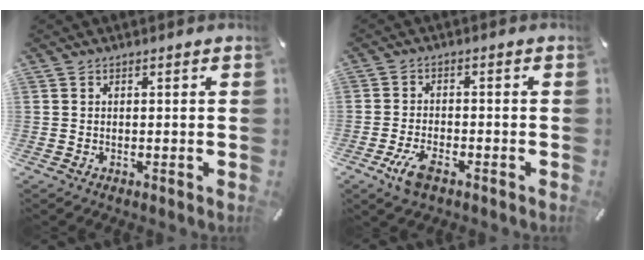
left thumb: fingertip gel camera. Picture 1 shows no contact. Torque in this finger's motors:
{"motor_torque": [-0.05, 0.20, 0.10, 0.02, 0.04]}